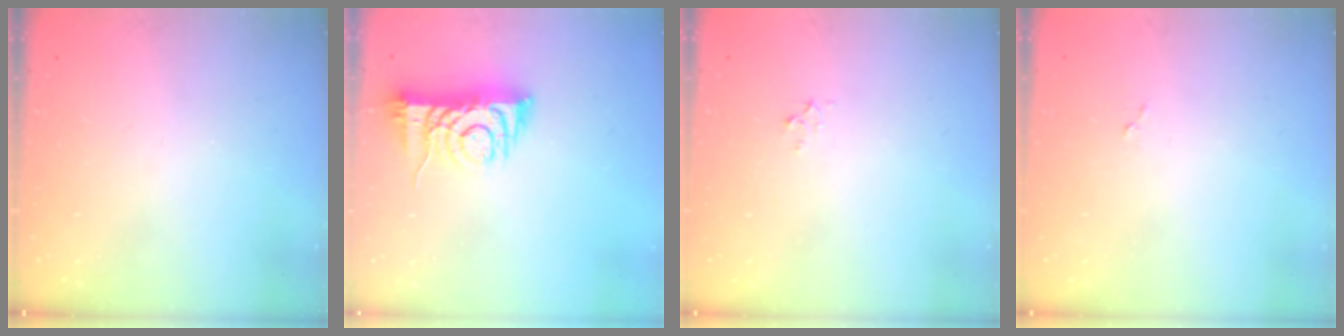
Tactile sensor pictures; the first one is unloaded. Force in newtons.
{"total": 8.3, "press": 8.2, "slide": 1.3}
{"total": 2.3, "press": 2.3, "slide": 0.2}
{"total": 3.5, "press": 3.5, "slide": 0.1}